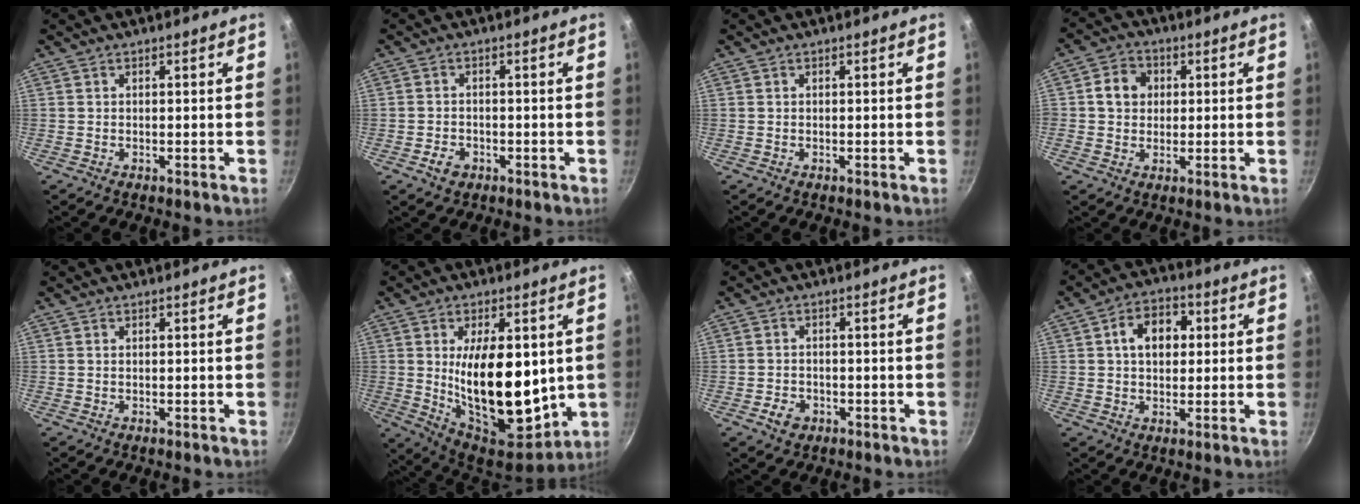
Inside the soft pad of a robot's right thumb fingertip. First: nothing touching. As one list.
[{"total": 3.4, "force": [-1.6, 2.6, 1.6], "torque": [-0.023, 0.014, -0.024]}, {"total": 0.0}, {"total": 6.2, "force": [1.1, 5.4, 2.8], "torque": [-0.021, 0.007, 0.006]}, {"total": 0.0}, {"total": 21.8, "force": [1.1, 11.4, 18.5], "torque": [-0.267, -0.039, 0.035]}, {"total": 3.8, "force": [-1.7, 2.9, 1.8], "torque": [-0.026, 0.014, -0.024]}, {"total": 8.7, "force": [1.6, 6.1, 5.9], "torque": [-0.061, 0.011, 0.017]}]